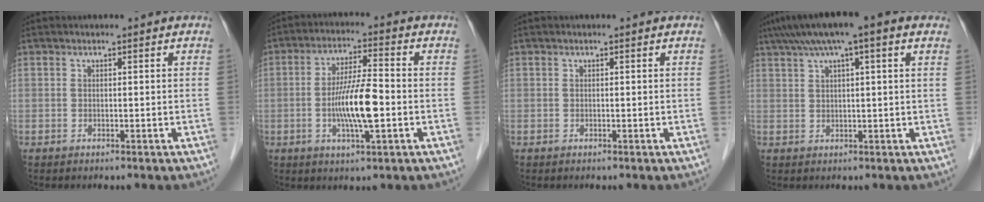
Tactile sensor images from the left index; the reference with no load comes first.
{"total": 8.8, "force": [-1.8, 1.1, 8.6], "torque": [-0.166, -0.005, -0.036]}
{"total": 0.0}
{"total": 10.2, "force": [6.1, 1.2, 8.1], "torque": [-0.128, 0.045, 0.091]}